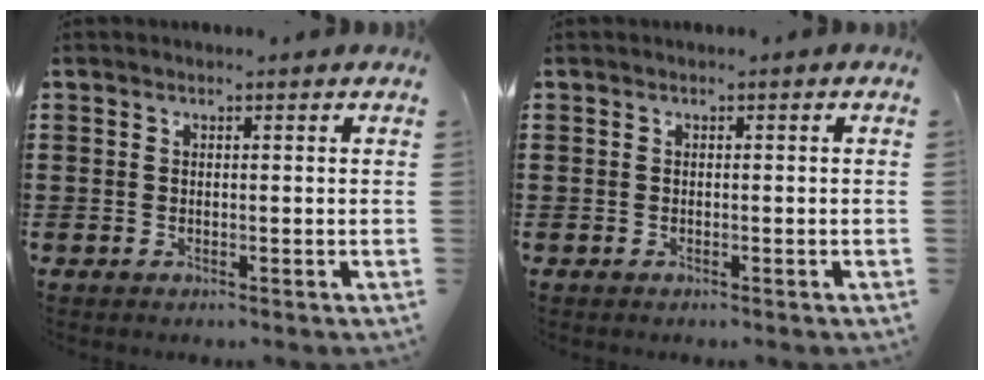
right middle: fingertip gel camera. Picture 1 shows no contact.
{"total": 0.0}